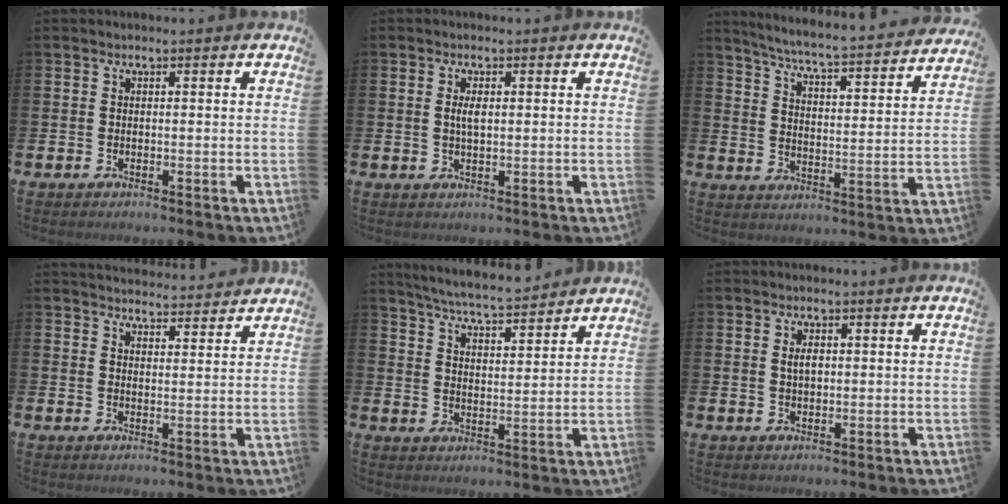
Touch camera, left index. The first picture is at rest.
{"total": 2.1, "force": [0.5, 0.8, 1.9], "torque": [-0.025, -0.002, 0.004]}
{"total": 5.8, "force": [5.5, -0.2, 1.9], "torque": [-0.061, -0.051, 0.089]}
{"total": 3.9, "force": [3.8, 0.5, -0.1], "torque": [-0.006, -0.025, 0.070]}
{"total": 6.1, "force": [6.0, 0.1, 1.4], "torque": [-0.053, -0.035, 0.107]}
{"total": 1.8, "force": [0.6, 0.9, 1.4], "torque": [-0.017, 0.001, 0.006]}